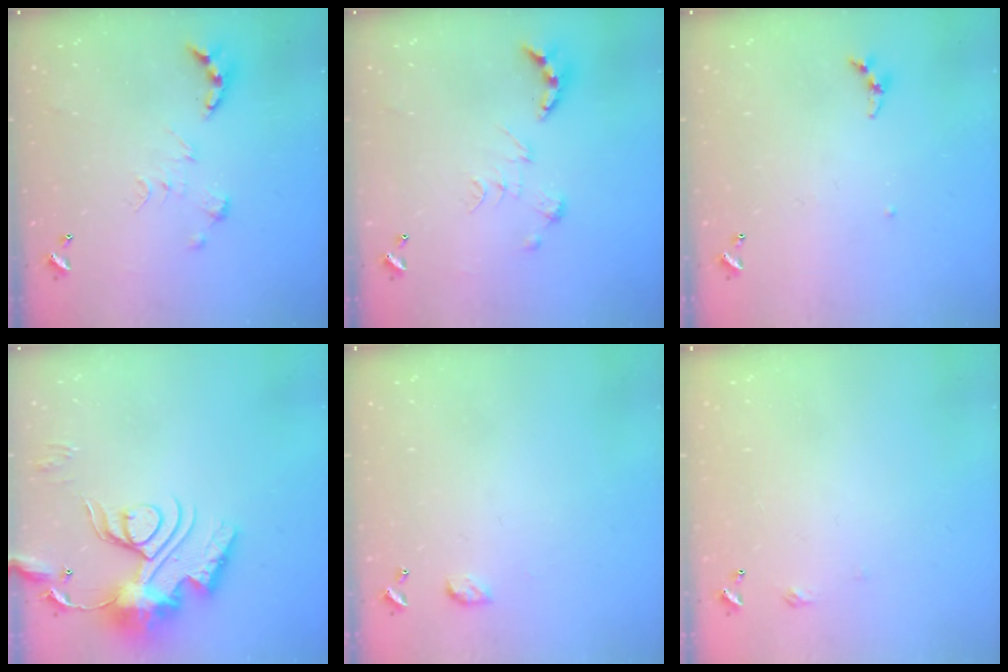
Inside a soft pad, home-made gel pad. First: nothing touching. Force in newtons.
{"total": 0.8, "press": 0.8, "slide": 0.3}
{"total": 4.0, "press": 3.9, "slide": 0.5}
{"total": 18.4, "press": 18.3, "slide": 1.8}
{"total": 4.4, "press": 4.4, "slide": 0.6}
{"total": 2.7, "press": 2.6, "slide": 0.4}